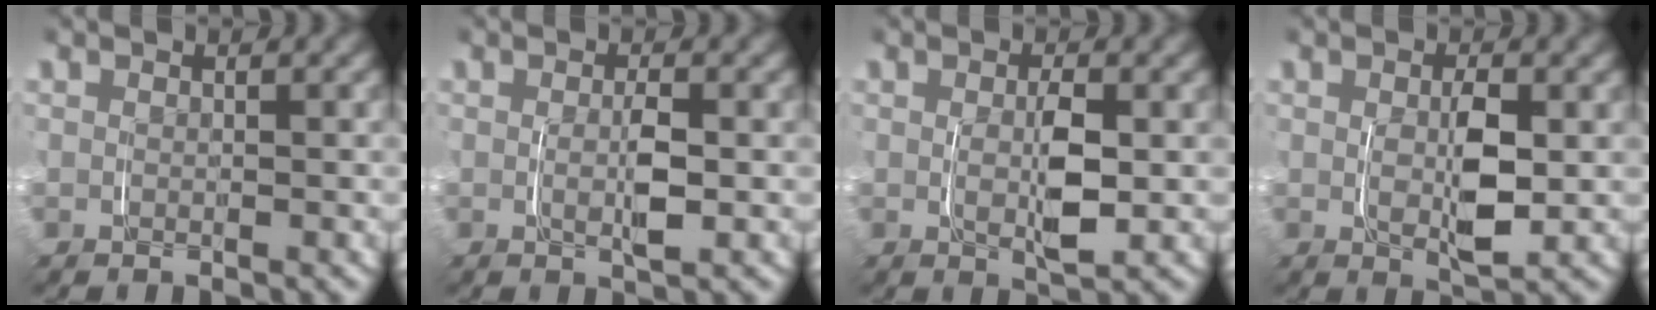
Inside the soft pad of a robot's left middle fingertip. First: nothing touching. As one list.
[{"total": 0.8, "force": [-0.2, -0.3, 0.7], "torque": [-0.011, -0.004, -0.001]}, {"total": 1.2, "force": [0.0, 0.0, 1.2], "torque": [-0.019, -0.008, 0.003]}, {"total": 1.6, "force": [0.0, 0.4, 1.5], "torque": [-0.025, -0.011, 0.005]}]